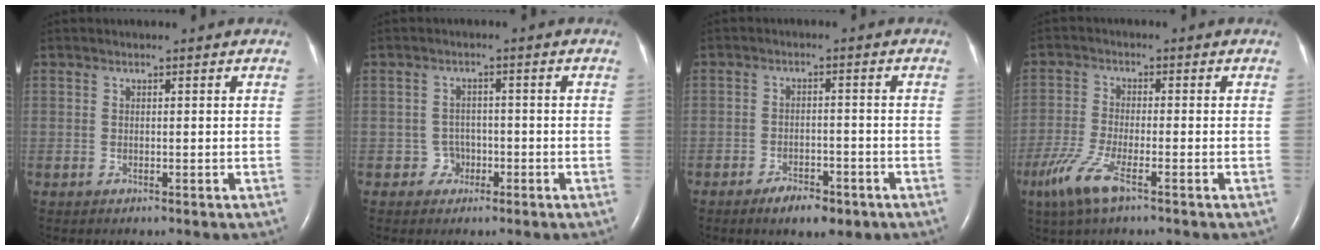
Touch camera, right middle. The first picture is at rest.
{"total": 2.4, "force": [-1.0, 2.1, -0.1], "torque": [0.009, 0.011, -0.019]}
{"total": 5.2, "force": [-3.4, 2.1, 3.2], "torque": [-0.053, 0.001, -0.050]}
{"total": 6.7, "force": [-3.9, 1.1, 5.3], "torque": [-0.128, -0.016, -0.078]}